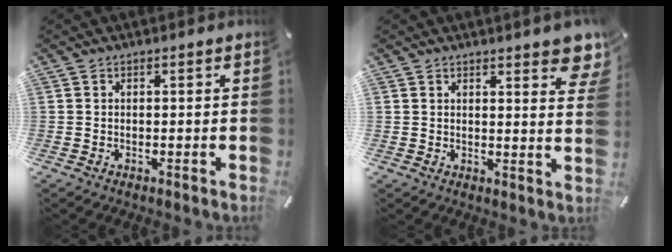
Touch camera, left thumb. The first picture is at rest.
{"total": 4.8, "force": [3.9, 1.8, 2.1], "torque": [-0.012, -0.028, 0.065]}